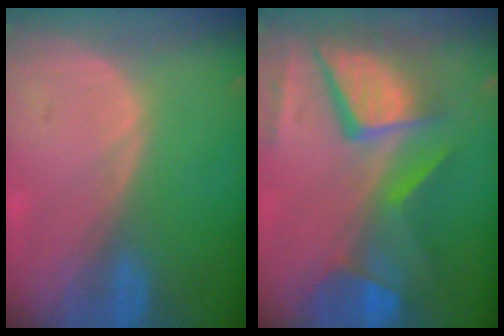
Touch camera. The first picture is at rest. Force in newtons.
{"total": 12.1, "press": 9.9, "slide": 6.9}